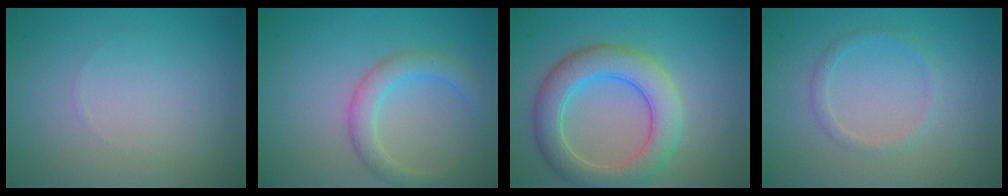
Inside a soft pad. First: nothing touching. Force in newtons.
{"total": 3.0, "press": 3.0, "slide": 0.1}
{"total": 6.2, "press": 6.1, "slide": 0.5}
{"total": 1.3, "press": 1.3, "slide": 0.1}